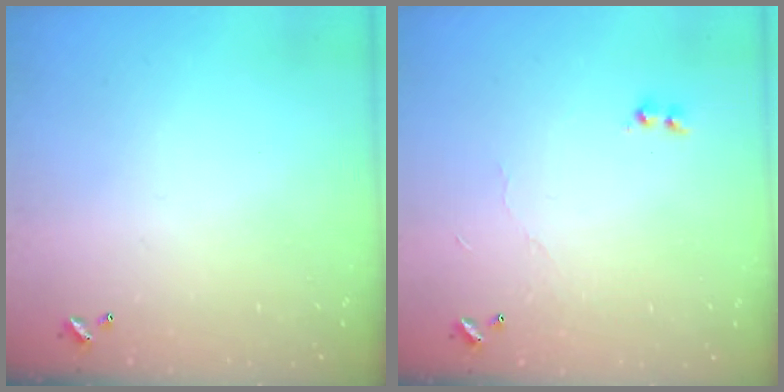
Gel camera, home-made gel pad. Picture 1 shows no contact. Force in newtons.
{"total": 5.4, "press": 5.4, "slide": 0.3}